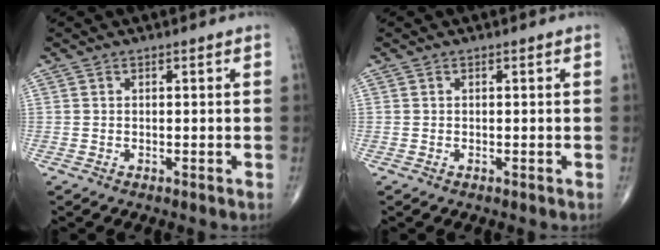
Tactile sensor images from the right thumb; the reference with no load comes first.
{"total": 0.0}